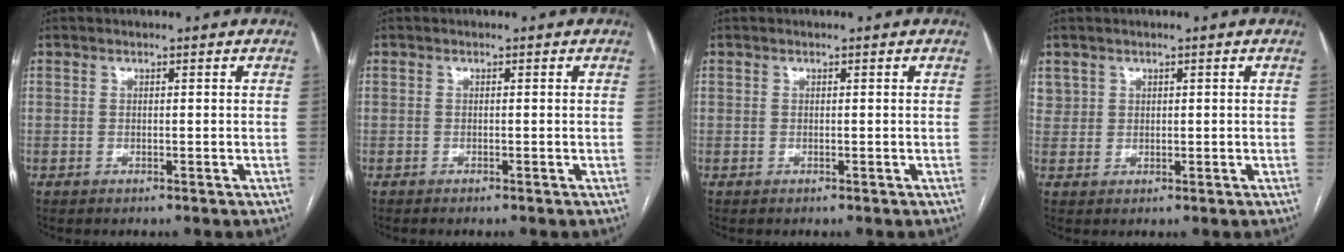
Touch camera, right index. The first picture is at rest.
{"total": 0.8, "force": [-0.6, -0.1, 0.4], "torque": [-0.008, -0.001, -0.010]}
{"total": 0.0}
{"total": 2.3, "force": [1.2, 2.0, 0.1], "torque": [0.009, 0.007, 0.020]}